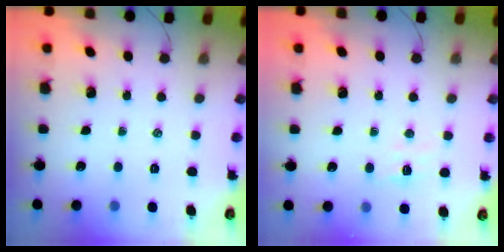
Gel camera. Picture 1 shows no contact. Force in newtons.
{"total": 5.8, "press": 5.7, "slide": 0.9}